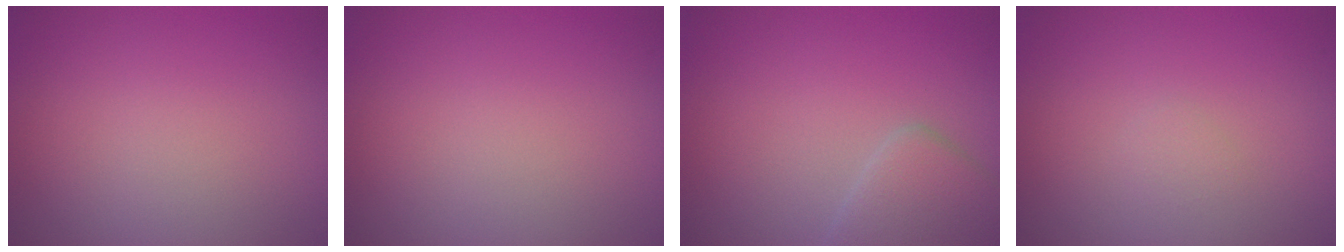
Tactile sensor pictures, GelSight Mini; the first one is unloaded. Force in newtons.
{"total": 0.0}
{"total": 3.2, "press": 3.1, "slide": 0.2}
{"total": 0.5, "press": 0.5, "slide": 0.0}